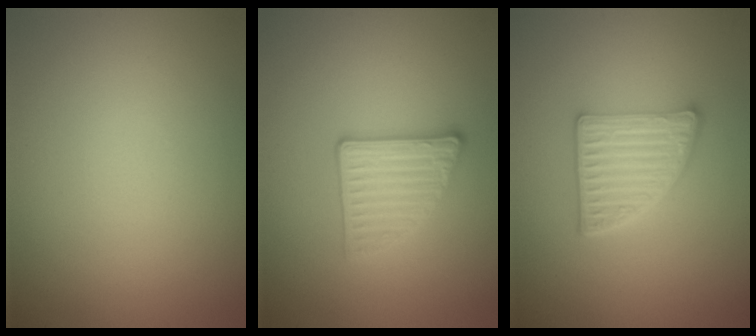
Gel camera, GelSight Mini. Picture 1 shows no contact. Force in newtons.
{"total": 3.4, "press": 3.0, "slide": 1.6}
{"total": 5.0, "press": 3.7, "slide": 3.4}